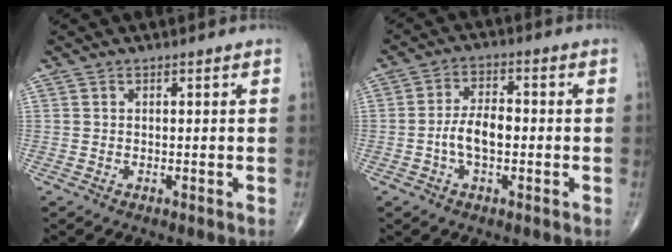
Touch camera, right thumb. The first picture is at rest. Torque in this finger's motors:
{"motor_torque": [1.13, 1.16, 0.56, -0.41, 0.10]}